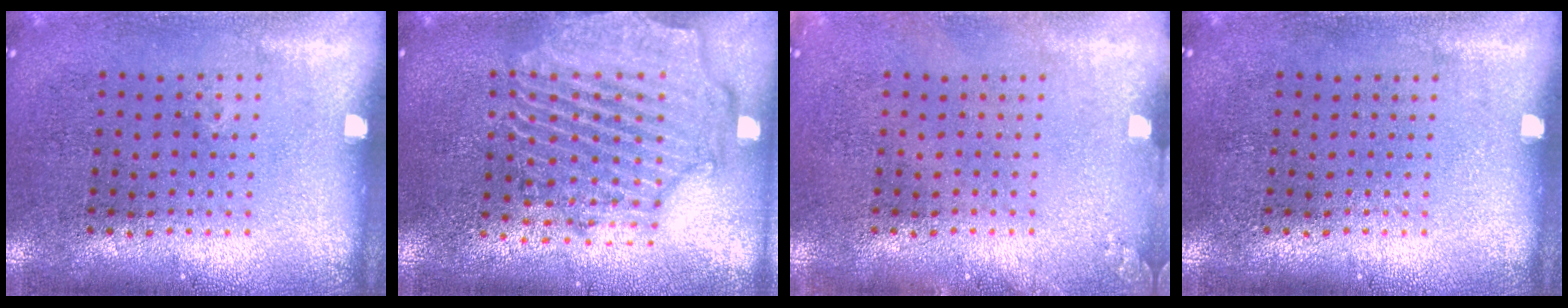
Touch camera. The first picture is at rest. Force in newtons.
{"total": 2.5, "press": 2.2, "slide": 1.1}
{"total": 0.8, "press": 0.8, "slide": 0.1}
{"total": 0.0}